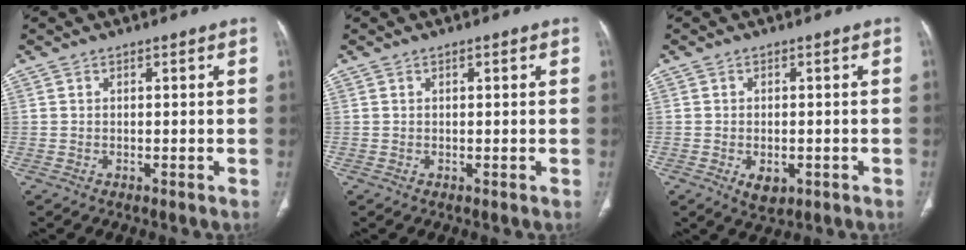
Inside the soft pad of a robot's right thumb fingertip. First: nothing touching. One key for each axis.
{"total": 1.0, "fx": 0.4, "fy": 0.3, "fz": 0.8, "tx": -0.014, "ty": 0.001, "tz": 0.005}
{"total": 3.9, "fx": -1.4, "fy": 2.5, "fz": 2.7, "tx": -0.033, "ty": 0.003, "tz": -0.010}